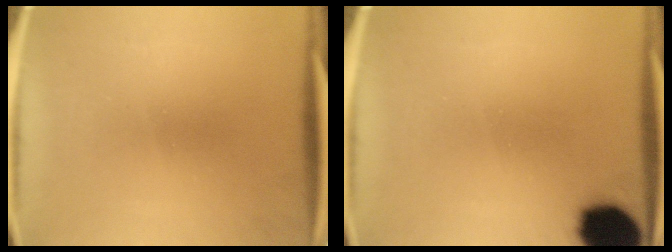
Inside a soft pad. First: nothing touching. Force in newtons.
{"total": 14.0}